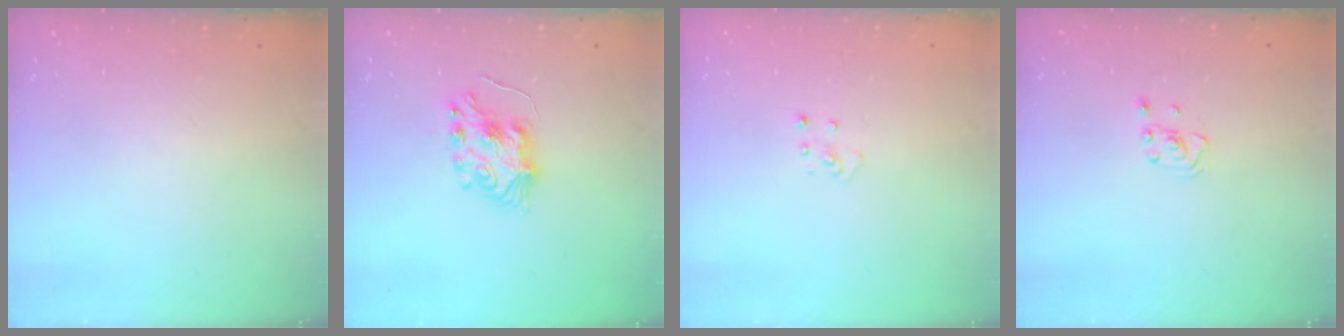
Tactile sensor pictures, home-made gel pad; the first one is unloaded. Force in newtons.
{"total": 7.3, "press": 7.2, "slide": 0.6}
{"total": 2.9, "press": 2.9, "slide": 0.2}
{"total": 2.6, "press": 2.4, "slide": 1.0}